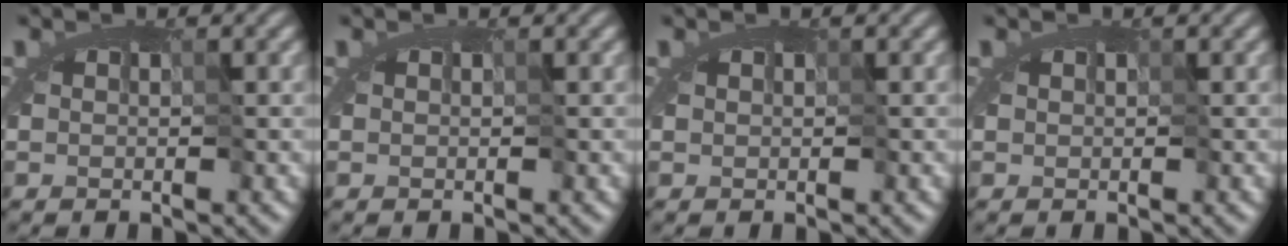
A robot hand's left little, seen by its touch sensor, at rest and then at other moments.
{"total": 0.0}
{"total": 0.0}
{"total": 0.0}